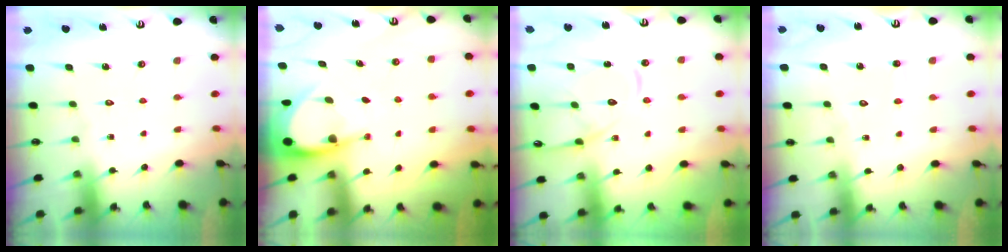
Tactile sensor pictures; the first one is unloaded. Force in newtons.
{"total": 4.6, "press": 4.6, "slide": 0.3}
{"total": 11.5, "press": 11.5, "slide": 0.6}
{"total": 4.7, "press": 4.7, "slide": 0.5}